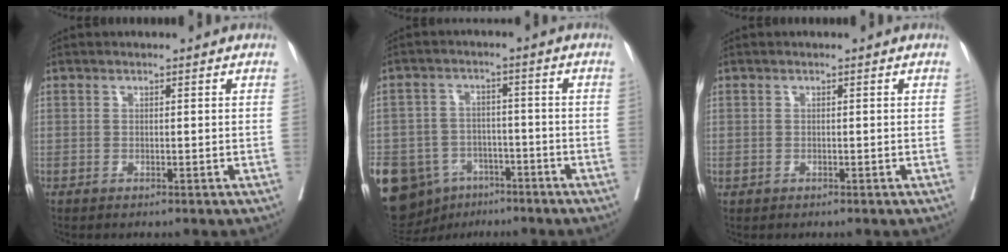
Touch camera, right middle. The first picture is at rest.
{"total": 22.9, "force": [-12.0, 16.6, 10.2], "torque": [-0.315, -0.009, -0.184]}
{"total": 0.0}